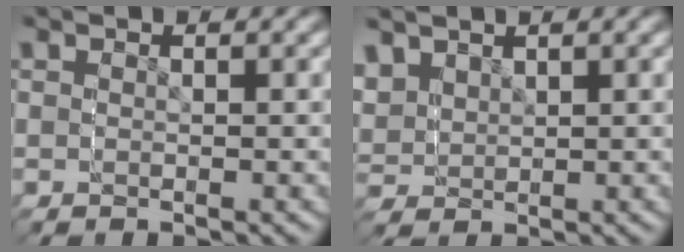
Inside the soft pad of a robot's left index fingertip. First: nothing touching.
{"total": 4.3, "force": [1.8, 3.9, 0.4], "torque": [-0.047, -0.008, 0.034]}